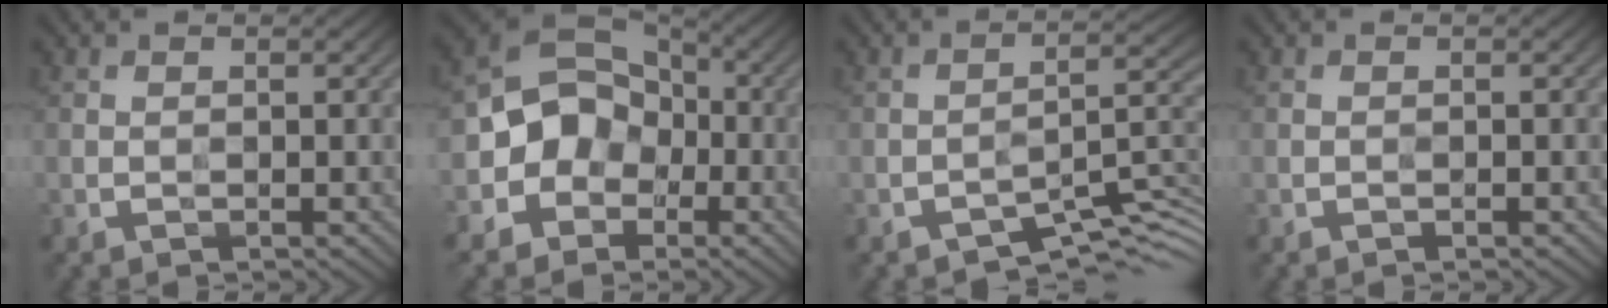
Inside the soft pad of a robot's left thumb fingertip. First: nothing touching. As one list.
[{"total": 8.7, "force": [-1.9, 7.5, 4.0], "torque": [-0.061, 0.000, -0.068]}, {"total": 6.6, "force": [-4.8, 2.2, 3.9], "torque": [-0.044, 0.001, -0.082]}, {"total": 0.0}]